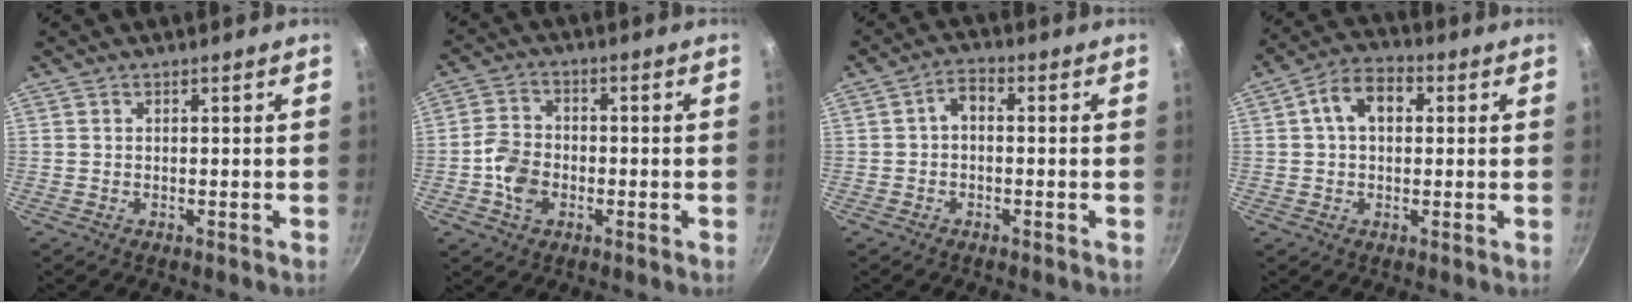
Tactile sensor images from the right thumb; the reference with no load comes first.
{"total": 7.0, "force": [-1.9, 5.2, 4.3], "torque": [-0.073, 0.020, -0.046]}
{"total": 3.4, "force": [-0.4, 2.1, 2.6], "torque": [-0.042, 0.018, -0.011]}
{"total": 8.5, "force": [1.8, 5.8, 6.1], "torque": [-0.081, 0.021, 0.016]}